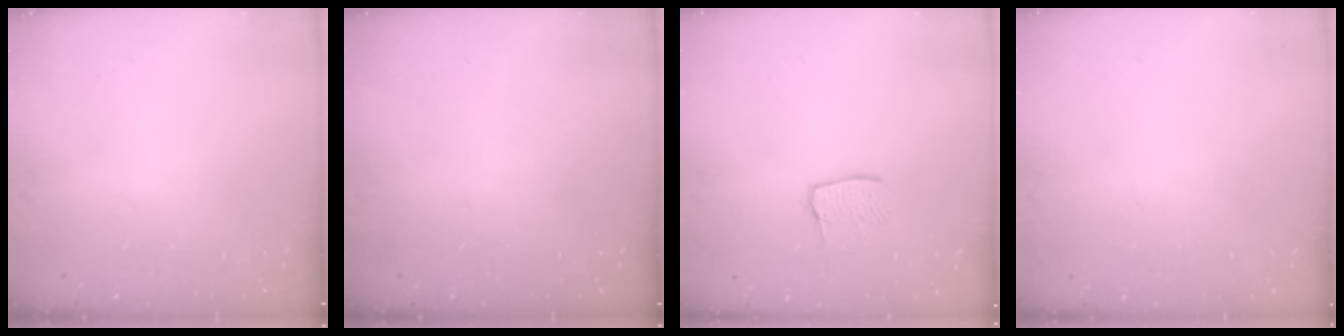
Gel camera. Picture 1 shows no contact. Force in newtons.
{"total": 0.0}
{"total": 7.0, "press": 7.0, "slide": 0.6}
{"total": 0.0}